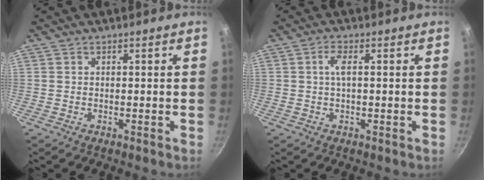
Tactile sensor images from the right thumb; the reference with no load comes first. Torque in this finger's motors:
{"motor_torque": [0.19, 0.09, 0.22, -0.12, 0.01]}